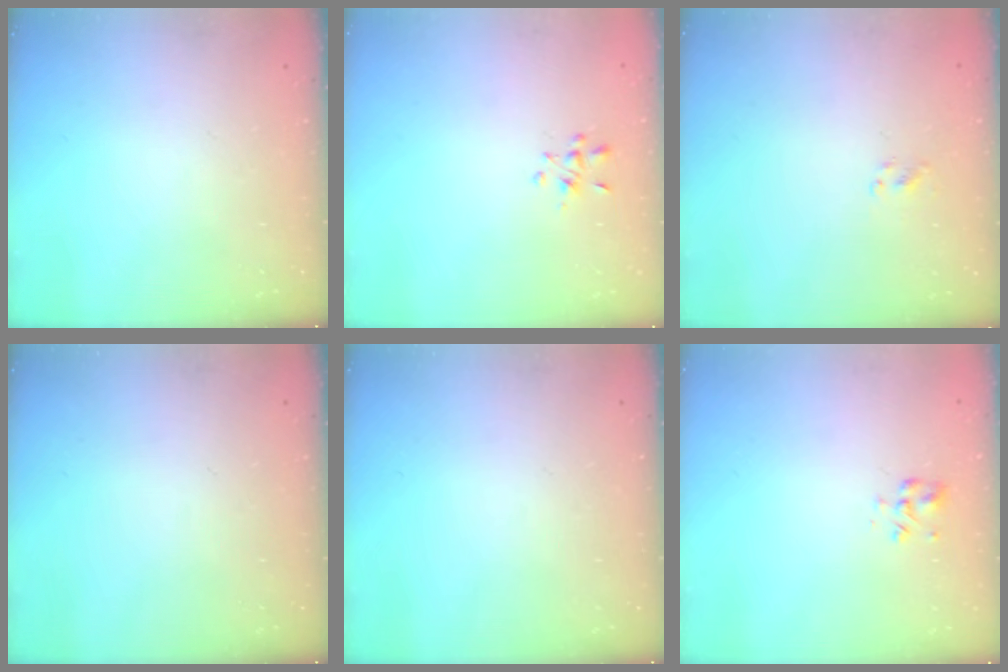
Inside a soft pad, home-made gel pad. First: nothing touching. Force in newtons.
{"total": 2.1, "press": 2.0, "slide": 0.7}
{"total": 1.7, "press": 1.5, "slide": 0.9}
{"total": 0.0}
{"total": 0.0}
{"total": 3.8, "press": 3.5, "slide": 1.5}